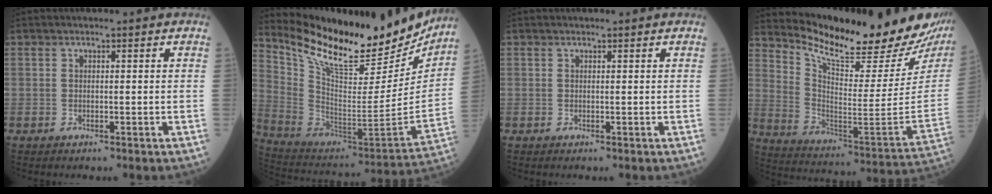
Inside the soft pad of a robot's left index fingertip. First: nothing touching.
{"total": 24.8, "force": [20.9, 6.6, 11.6], "torque": [-0.206, -0.041, 0.325]}
{"total": 0.6, "force": [0.6, 0.0, 0.1], "torque": [-0.007, 0.002, 0.009]}
{"total": 24.9, "force": [22.1, 2.8, 11.2], "torque": [-0.195, -0.096, 0.316]}